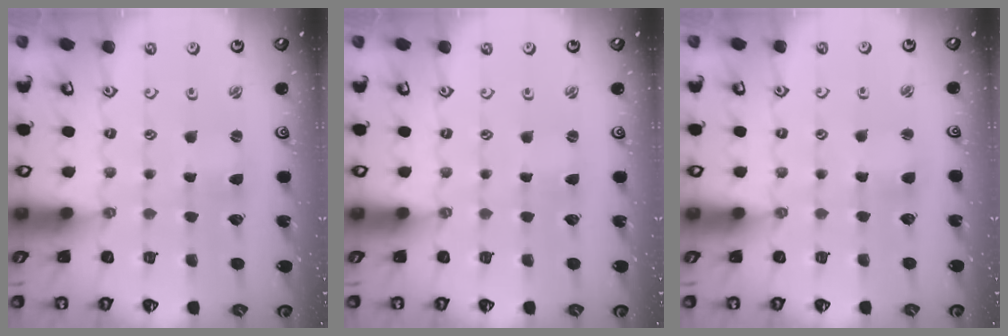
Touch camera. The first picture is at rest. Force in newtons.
{"total": 0.0}
{"total": 2.8, "press": 2.8, "slide": 0.3}